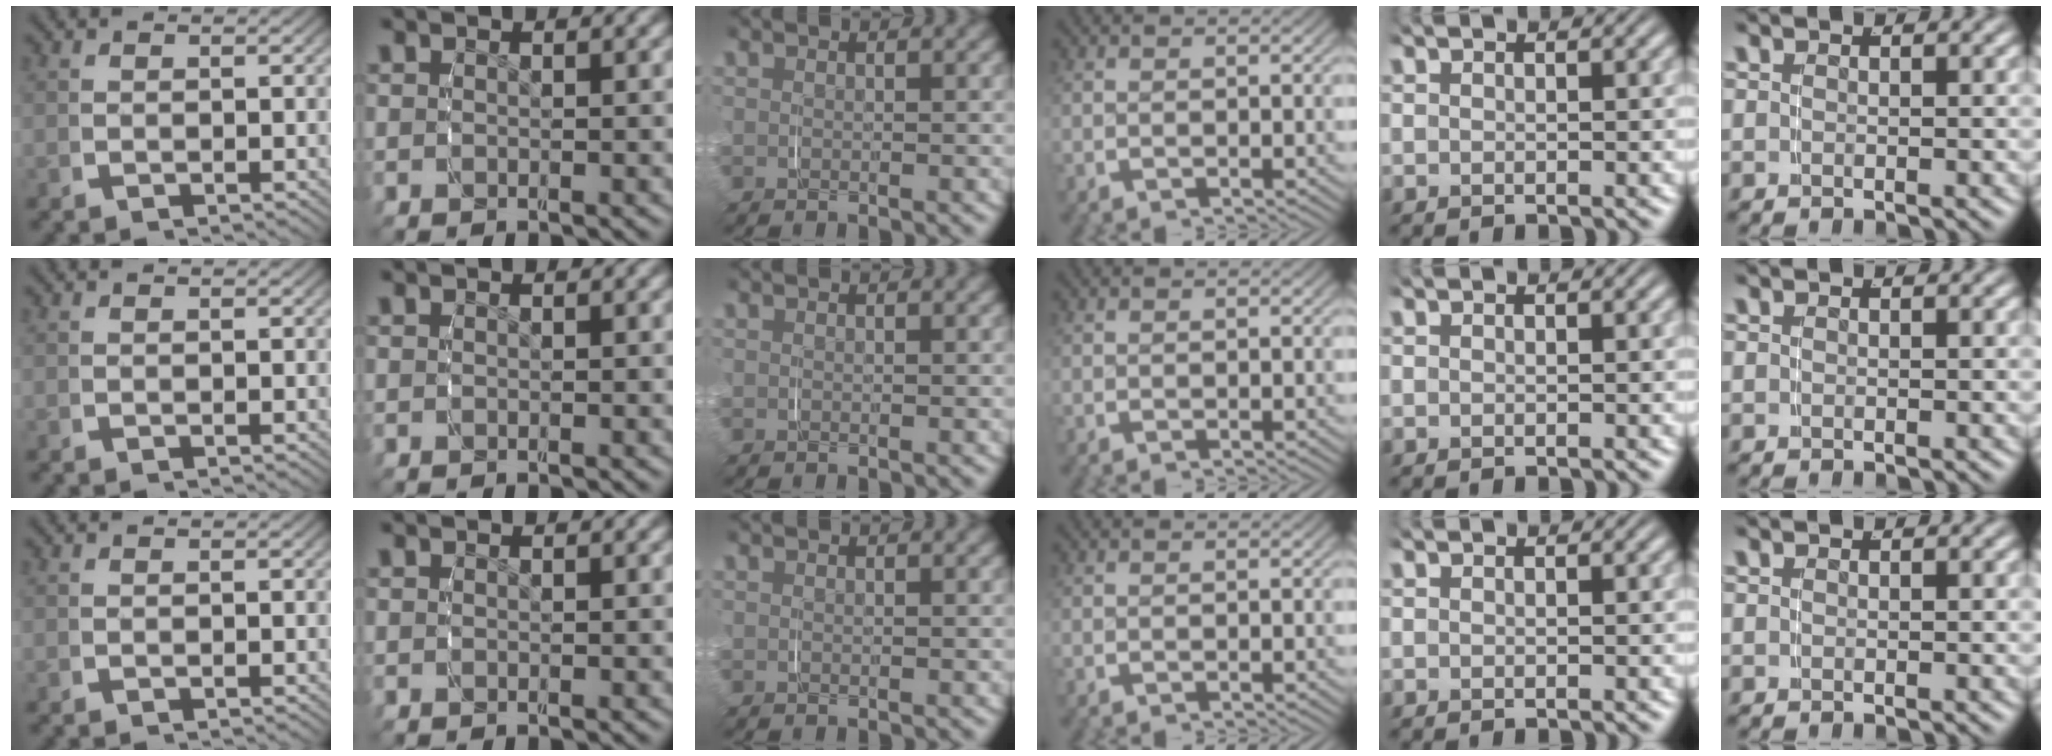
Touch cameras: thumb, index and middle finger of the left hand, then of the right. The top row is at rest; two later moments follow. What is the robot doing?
{"motion": "grasp_and_lifting", "object": "jar lid"}